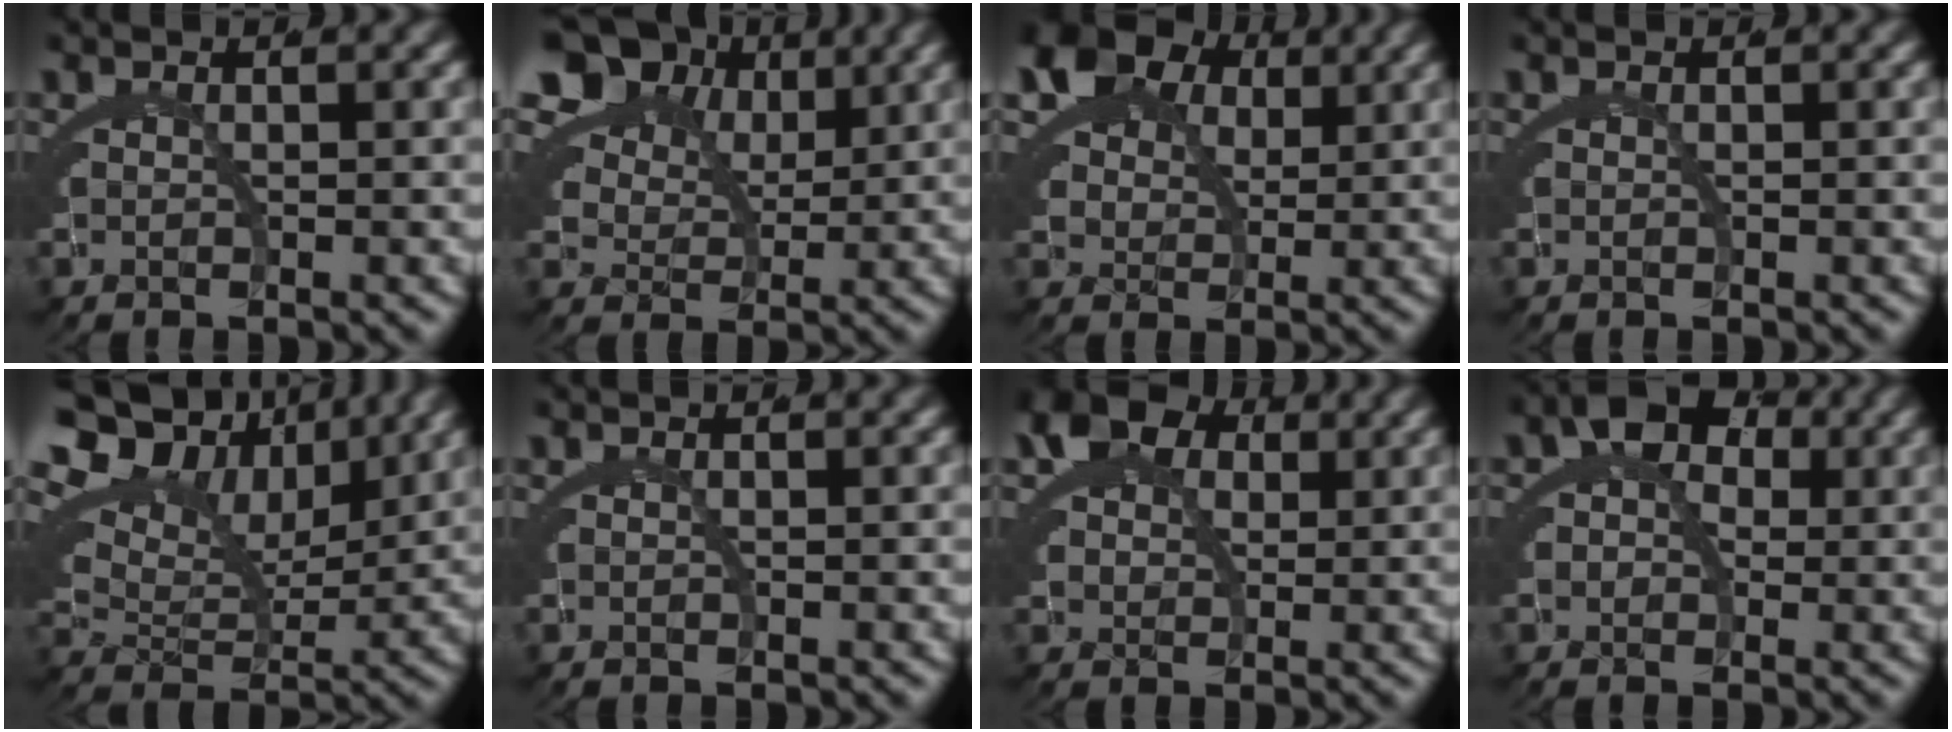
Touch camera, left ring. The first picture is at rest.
{"total": 10.8, "force": [5.2, 7.1, 6.3], "torque": [-0.119, 0.011, 0.079]}
{"total": 11.6, "force": [5.3, 8.5, 5.8], "torque": [-0.136, -0.001, 0.084]}
{"total": 0.0}
{"total": 13.9, "force": [6.6, 9.5, 7.7], "torque": [-0.155, 0.017, 0.095]}
{"total": 0.0}
{"total": 7.5, "force": [3.7, 5.3, 4.0], "torque": [-0.090, 0.002, 0.060]}
{"total": 6.4, "force": [2.0, 4.9, 3.7], "torque": [-0.066, -0.001, 0.024]}